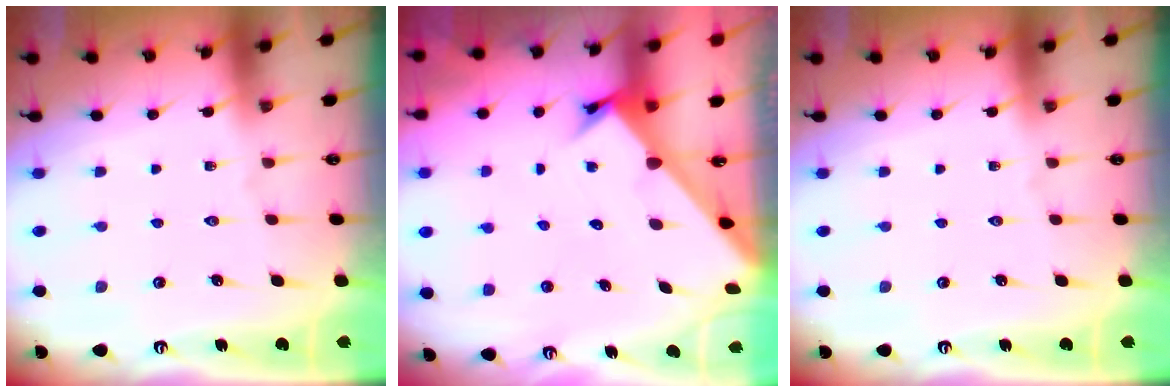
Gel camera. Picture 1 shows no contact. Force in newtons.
{"total": 2.5, "press": 2.5, "slide": 0.2}
{"total": 0.0}